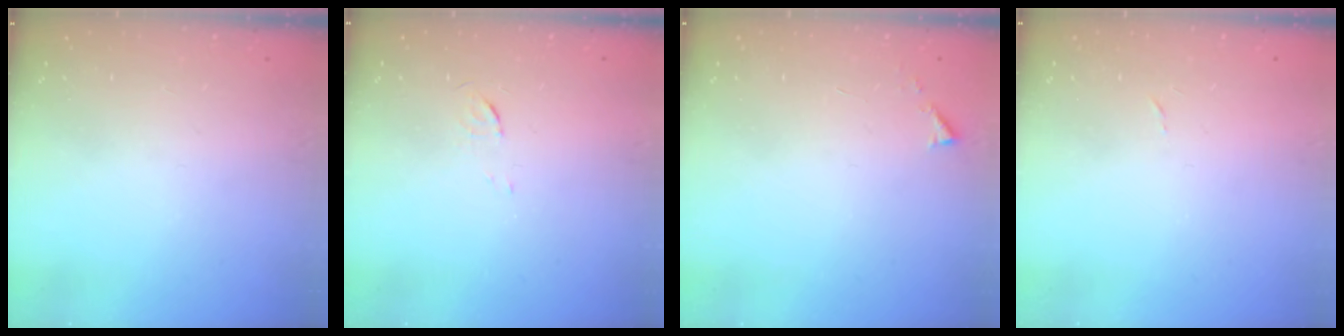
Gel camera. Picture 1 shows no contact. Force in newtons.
{"total": 3.4, "press": 3.4, "slide": 0.3}
{"total": 2.9, "press": 2.9, "slide": 0.4}
{"total": 2.4, "press": 2.4, "slide": 0.4}